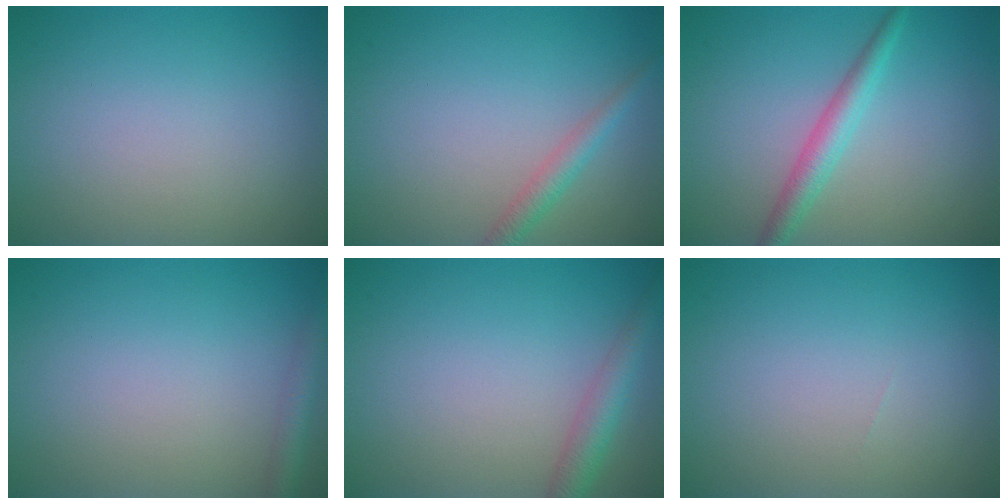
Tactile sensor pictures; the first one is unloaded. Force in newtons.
{"total": 1.9, "press": 1.9, "slide": 0.0}
{"total": 2.7, "press": 2.7, "slide": 0.1}
{"total": 2.1, "press": 2.1, "slide": 0.1}
{"total": 2.9, "press": 2.9, "slide": 0.1}
{"total": 0.0}